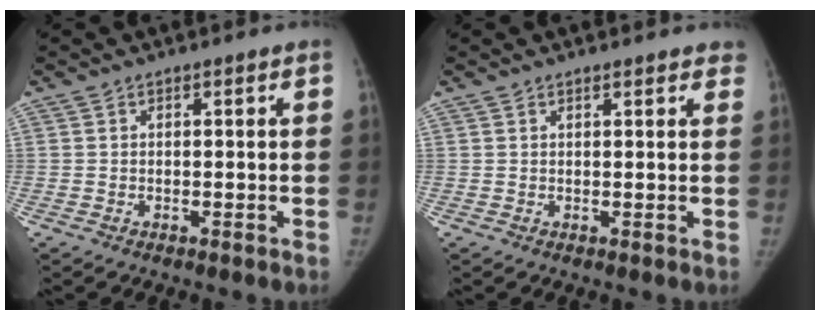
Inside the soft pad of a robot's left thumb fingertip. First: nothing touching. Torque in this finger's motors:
{"motor_torque": [-0.36, 0.22, -0.39, 0.33, 0.00]}